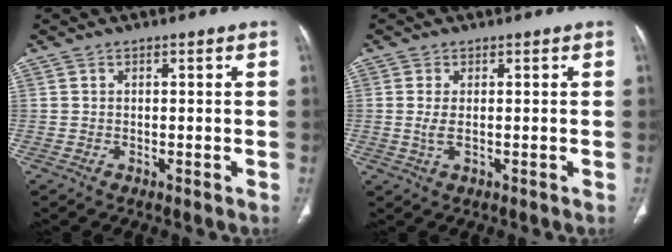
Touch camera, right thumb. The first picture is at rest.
{"total": 2.3, "force": [0.0, 0.7, 2.2], "torque": [-0.059, -0.004, 0.005]}